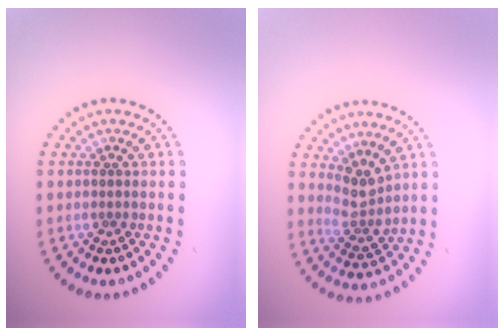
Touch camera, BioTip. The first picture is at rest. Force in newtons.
{"total": 2.8, "press": 2.2, "slide": 1.7}